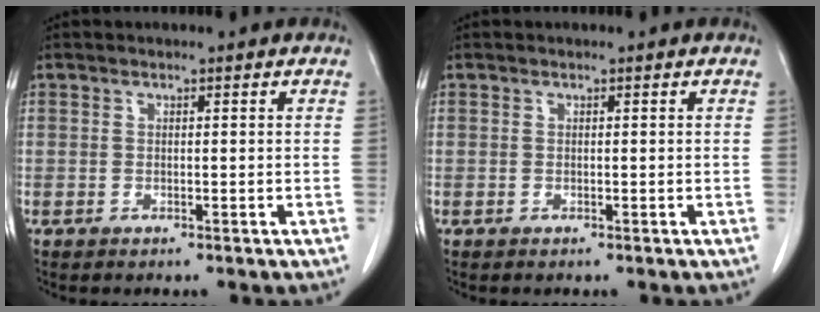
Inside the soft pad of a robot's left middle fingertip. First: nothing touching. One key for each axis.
{"total": 0.0}